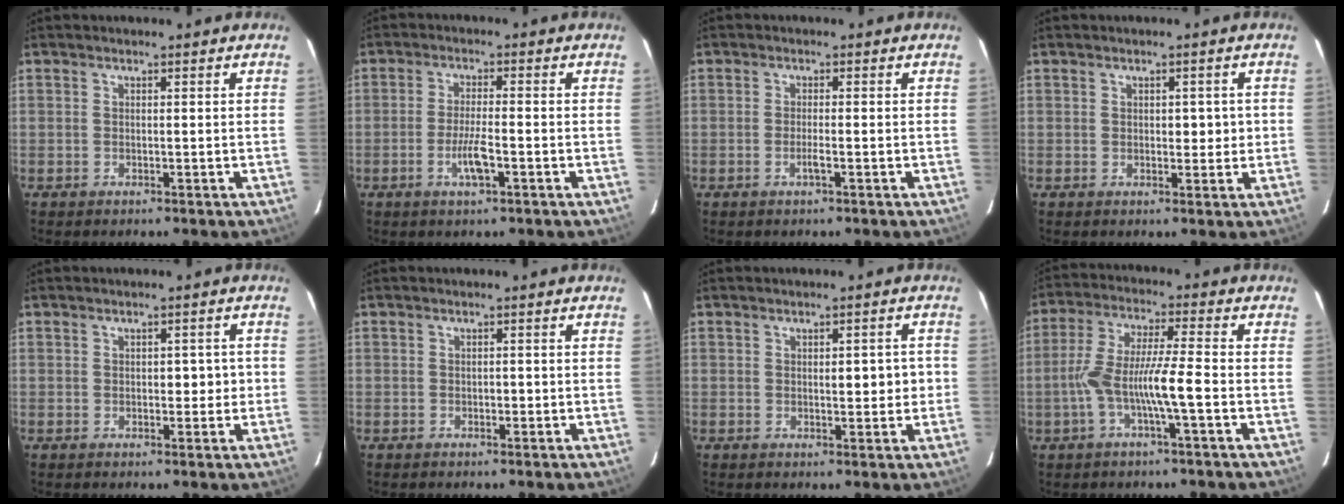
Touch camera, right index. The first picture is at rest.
{"total": 4.2, "force": [-1.7, 0.4, 3.8], "torque": [-0.076, -0.002, -0.031]}
{"total": 1.3, "force": [-0.6, -0.1, 1.2], "torque": [-0.025, 0.001, -0.010]}
{"total": 2.8, "force": [0.2, 1.7, 2.2], "torque": [-0.023, 0.007, 0.006]}
{"total": 3.2, "force": [0.0, 1.9, 2.5], "torque": [-0.026, 0.012, 0.003]}
{"total": 0.7, "force": [-0.1, 0.5, 0.5], "torque": [-0.005, 0.004, -0.002]}
{"total": 4.0, "force": [0.2, 1.7, 3.7], "torque": [-0.045, 0.007, 0.007]}
{"total": 8.8, "force": [-2.4, 0.2, 8.4], "torque": [-0.171, 0.018, -0.046]}